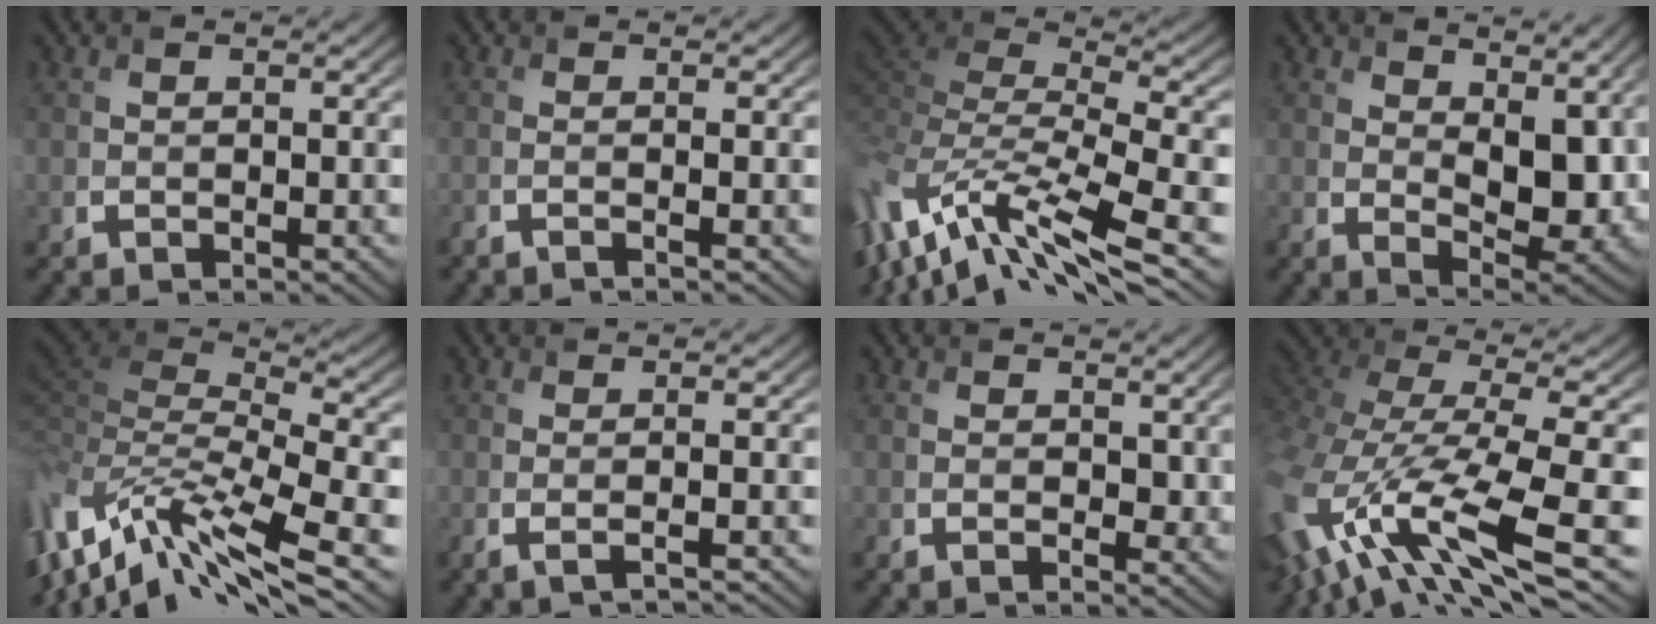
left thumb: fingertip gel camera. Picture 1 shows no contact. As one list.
[{"total": 1.0, "force": [-0.6, -0.2, 0.8], "torque": [-0.010, 0.001, -0.022]}, {"total": 13.7, "force": [-5.0, 4.7, 11.8], "torque": [-0.277, 0.009, -0.084]}, {"total": 11.9, "force": [3.9, 5.6, 9.7], "torque": [-0.157, -0.010, 0.078]}, {"total": 15.2, "force": [-5.4, 5.1, 13.2], "torque": [-0.311, -0.013, -0.079]}, {"total": 1.4, "force": [-0.3, 0.1, 1.4], "torque": [-0.018, 0.001, -0.012]}, {"total": 2.7, "force": [1.1, 1.5, 1.9], "torque": [-0.031, -0.004, 0.021]}, {"total": 15.7, "force": [-5.5, 6.4, 13.3], "torque": [-0.316, -0.038, -0.084]}]